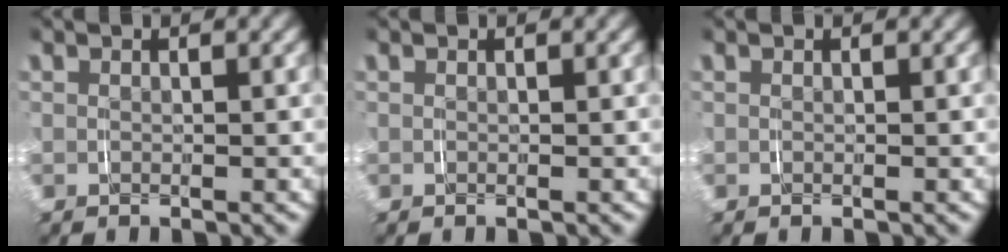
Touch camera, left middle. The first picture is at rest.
{"total": 0.0}
{"total": 0.0}